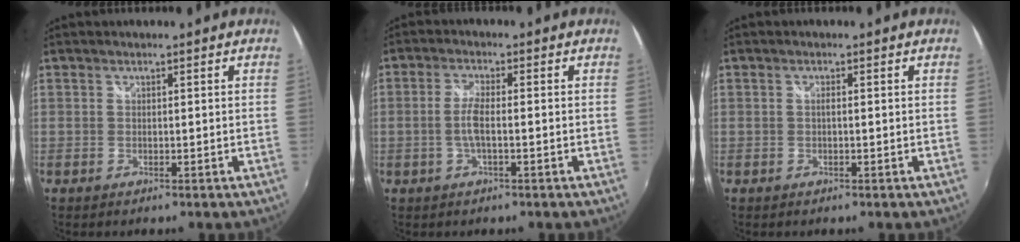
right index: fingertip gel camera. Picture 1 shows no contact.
{"total": 3.5, "force": [-0.8, 0.5, 3.4], "torque": [-0.071, 0.000, -0.015]}
{"total": 0.7, "force": [-0.1, 0.0, 0.7], "torque": [-0.012, 0.003, -0.003]}